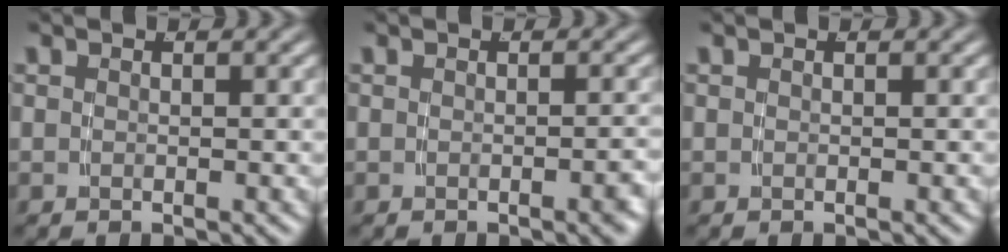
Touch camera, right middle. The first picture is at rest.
{"total": 0.9, "force": [-0.6, -0.1, 0.7], "torque": [-0.005, 0.008, -0.012]}
{"total": 0.0}